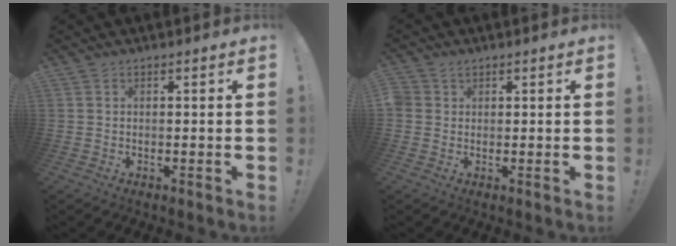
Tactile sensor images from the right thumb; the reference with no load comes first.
{"total": 2.1, "force": [1.2, 1.6, 0.7], "torque": [-0.018, 0.001, 0.025]}